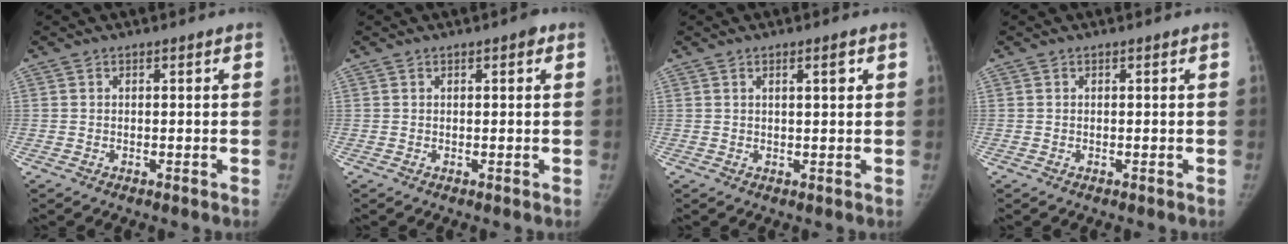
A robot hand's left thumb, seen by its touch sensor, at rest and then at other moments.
{"total": 1.1, "force": [0.5, 0.4, 0.9], "torque": [-0.011, 0.002, 0.003]}
{"total": 2.2, "force": [0.9, 0.4, 2.0], "torque": [-0.027, -0.002, 0.015]}
{"total": 0.0}